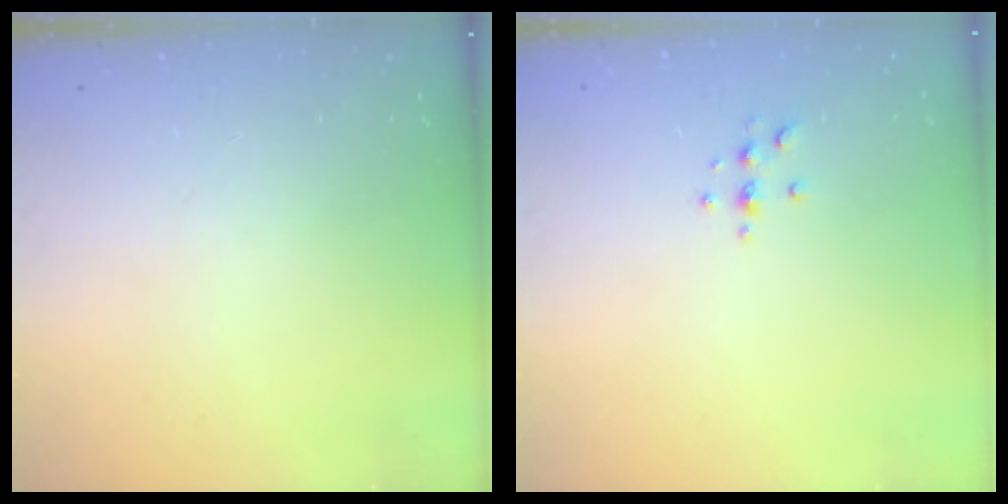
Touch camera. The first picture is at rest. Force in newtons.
{"total": 2.9, "press": 2.9, "slide": 0.4}